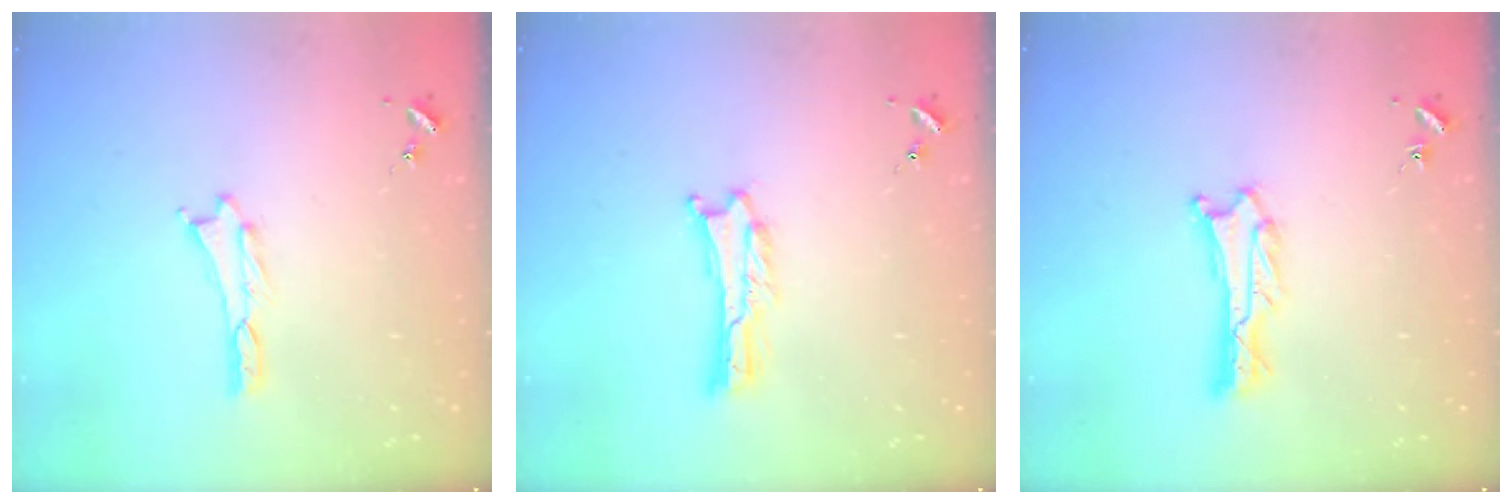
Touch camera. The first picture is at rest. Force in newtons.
{"total": 0.5, "press": 0.5, "slide": 0.1}
{"total": 1.4, "press": 1.4, "slide": 0.0}